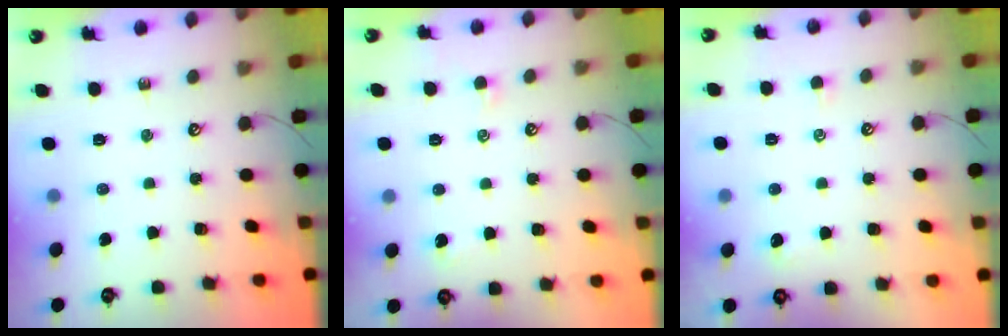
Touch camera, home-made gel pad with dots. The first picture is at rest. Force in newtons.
{"total": 0.7, "press": 0.7, "slide": 0.3}
{"total": 2.2, "press": 2.1, "slide": 0.3}